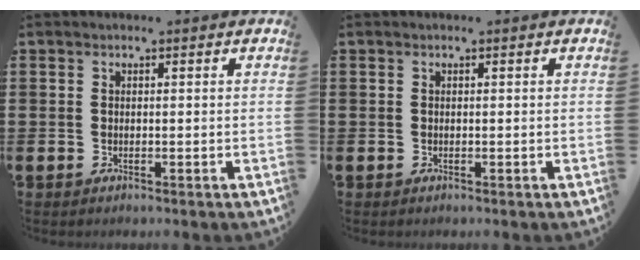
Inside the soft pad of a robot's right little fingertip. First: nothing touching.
{"total": 0.0}